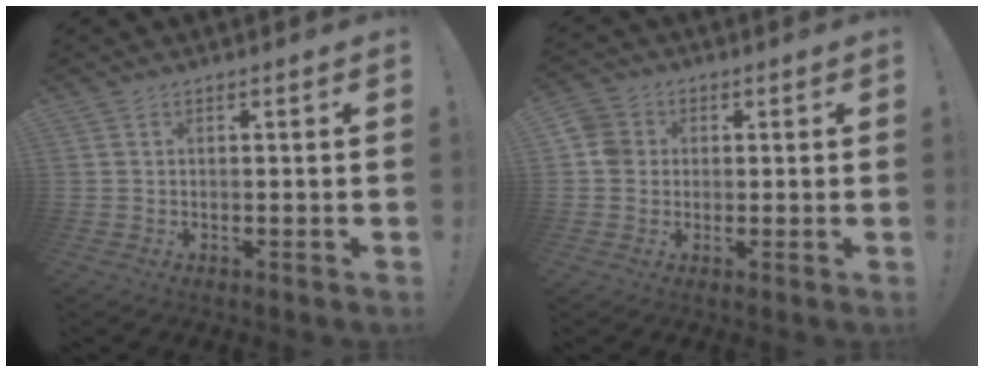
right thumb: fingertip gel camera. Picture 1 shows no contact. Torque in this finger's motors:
{"motor_torque": [0.86, 0.65, 0.68, -0.12, -0.03]}